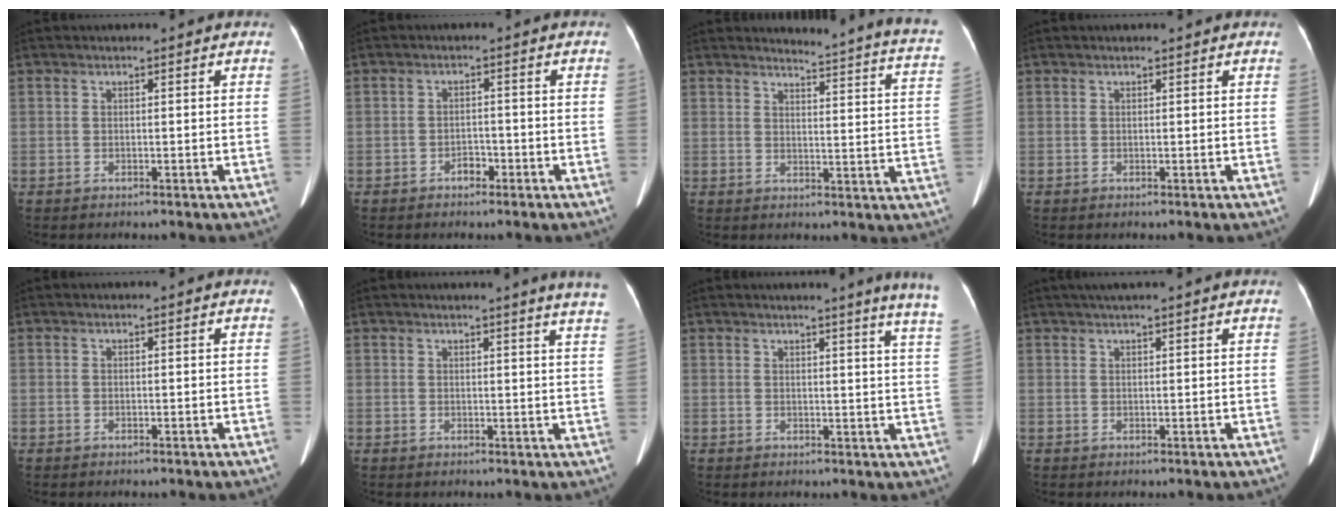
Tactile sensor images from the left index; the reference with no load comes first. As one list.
[{"total": 2.0, "force": [-1.5, 1.0, 0.7], "torque": [-0.013, 0.002, -0.024]}, {"total": 16.2, "force": [15.6, -0.6, 4.1], "torque": [-0.044, -0.109, 0.151]}, {"total": 0.8, "force": [0.7, 0.0, 0.4], "torque": [-0.004, 0.010, 0.013]}, {"total": 0.0}, {"total": 8.3, "force": [7.5, -1.1, 3.5], "torque": [-0.036, -0.043, 0.058]}, {"total": 9.5, "force": [8.2, -1.5, 4.6], "torque": [-0.049, -0.057, 0.066]}, {"total": 5.7, "force": [4.8, -0.3, 3.2], "torque": [-0.046, 0.035, 0.068]}]